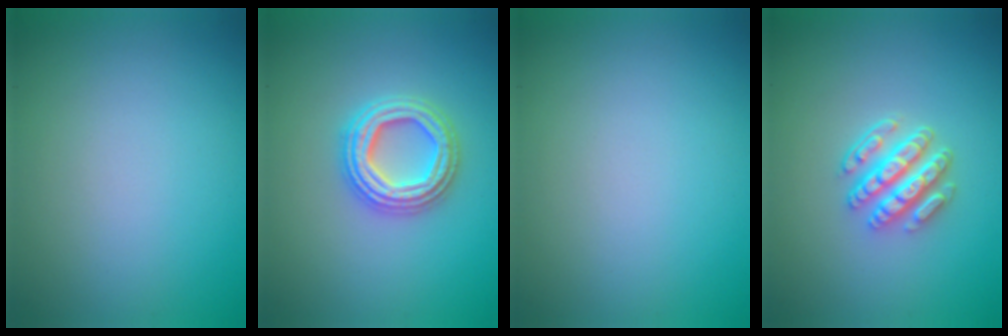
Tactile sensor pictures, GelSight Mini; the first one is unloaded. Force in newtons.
{"total": 4.7, "press": 4.6, "slide": 0.7}
{"total": 0.0}
{"total": 4.3, "press": 3.4, "slide": 2.6}